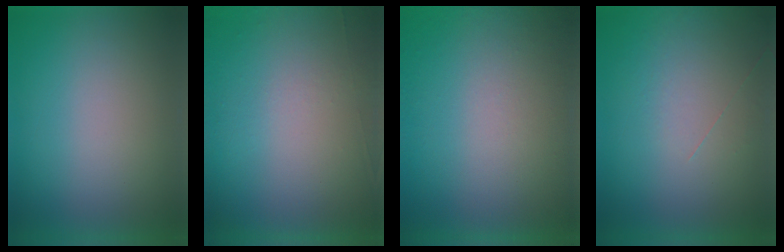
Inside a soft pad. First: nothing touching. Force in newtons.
{"total": 5.9}
{"total": 5.6}
{"total": 1.2}